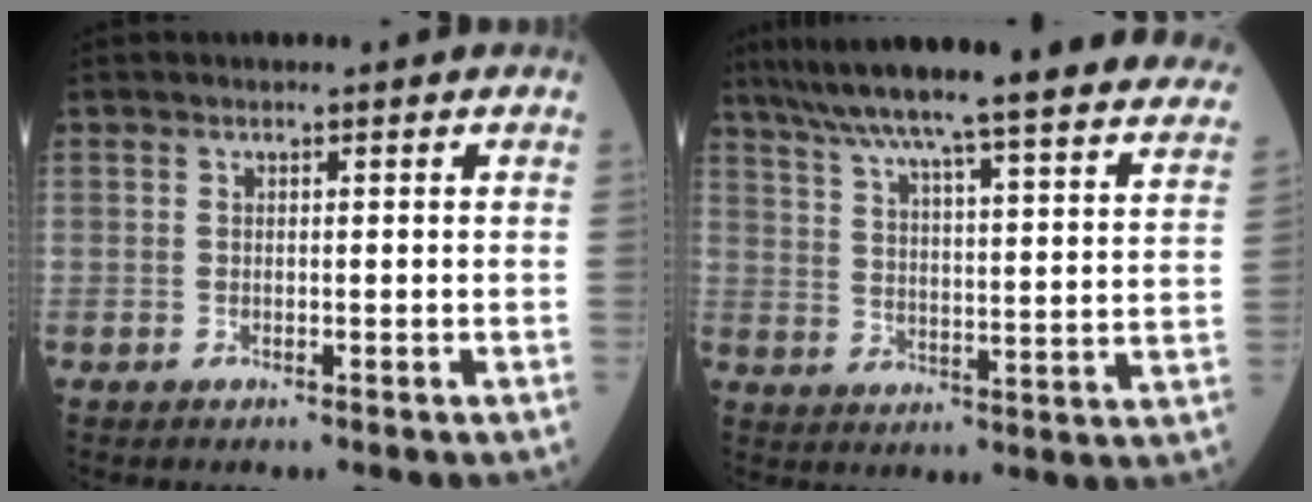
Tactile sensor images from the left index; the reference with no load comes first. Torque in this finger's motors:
{"motor_torque": [0.96, -1.18, 0.66, 0.15]}